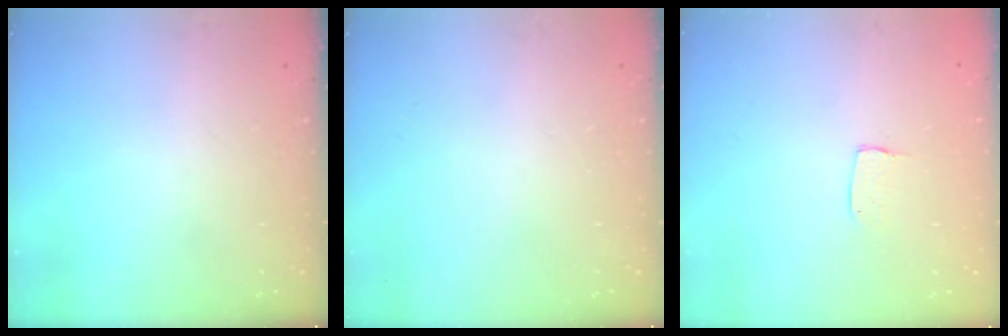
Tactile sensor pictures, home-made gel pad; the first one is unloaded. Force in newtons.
{"total": 0.0}
{"total": 4.1, "press": 4.0, "slide": 0.2}